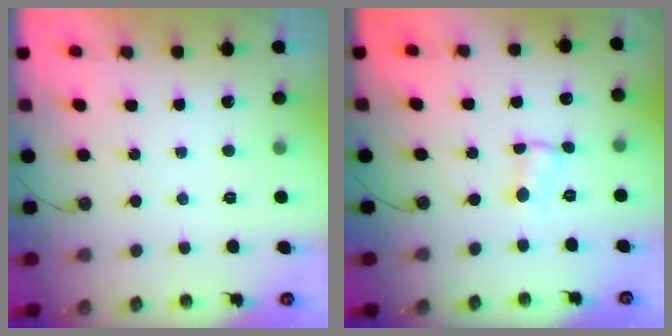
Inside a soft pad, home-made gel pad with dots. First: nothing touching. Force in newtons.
{"total": 1.1, "press": 1.1, "slide": 0.2}